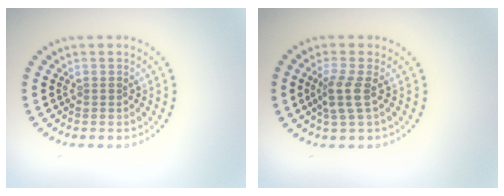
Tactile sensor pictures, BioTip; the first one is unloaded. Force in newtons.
{"total": 2.4, "press": 1.9, "slide": 1.5}